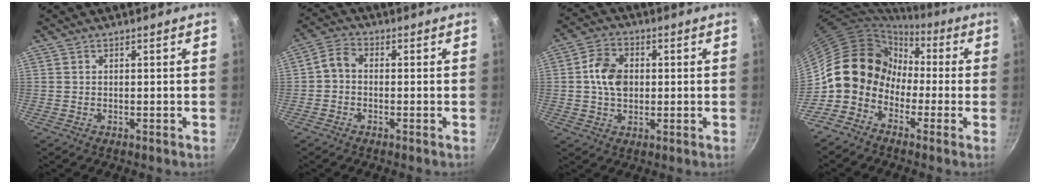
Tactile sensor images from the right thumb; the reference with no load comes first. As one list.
[{"total": 3.7, "force": [-0.8, 2.8, 2.3], "torque": [-0.049, 0.021, -0.029]}, {"total": 8.2, "force": [0.6, 5.9, 5.6], "torque": [-0.086, 0.012, 0.003]}, {"total": 10.9, "force": [-2.1, 9.5, 4.8], "torque": [-0.034, 0.040, -0.057]}]